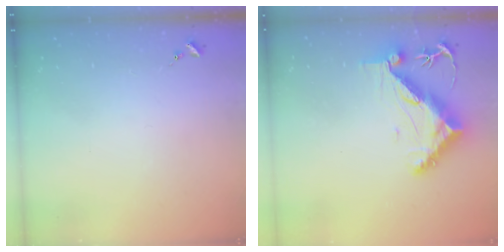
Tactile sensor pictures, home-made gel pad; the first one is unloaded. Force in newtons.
{"total": 12.8, "press": 12.8, "slide": 1.2}